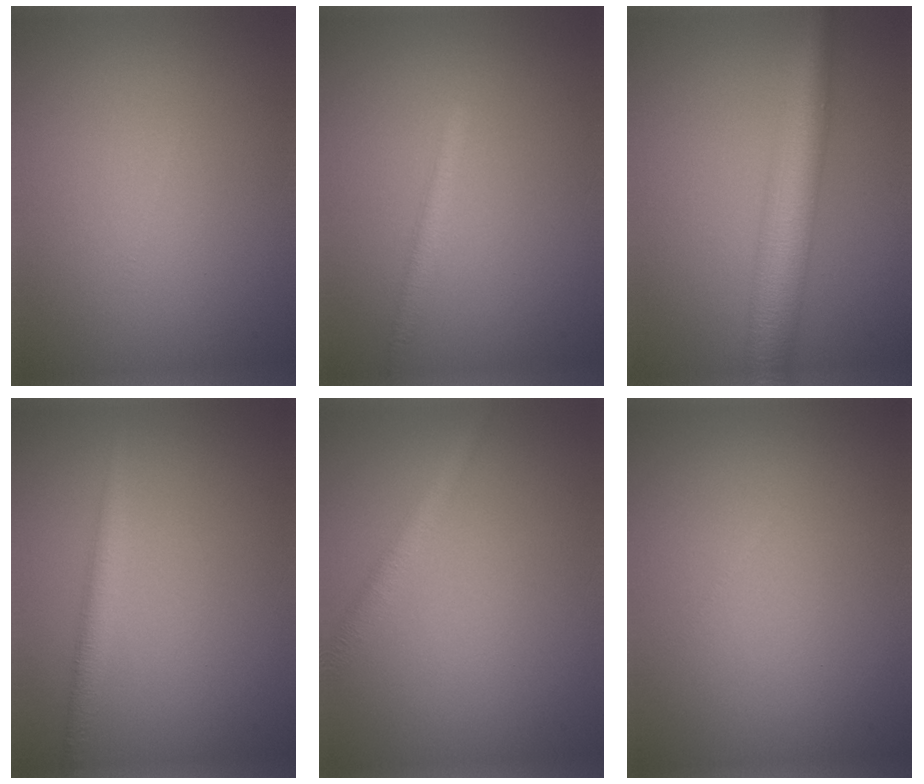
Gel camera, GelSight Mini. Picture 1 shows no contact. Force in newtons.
{"total": 1.8, "press": 1.8, "slide": 0.1}
{"total": 6.3, "press": 6.3, "slide": 0.1}
{"total": 2.1, "press": 2.1, "slide": 0.0}
{"total": 2.4, "press": 2.4, "slide": 0.1}
{"total": 0.0}